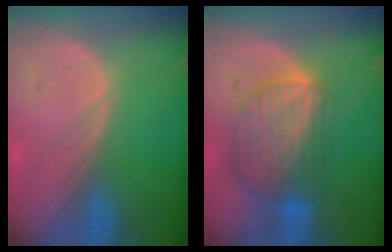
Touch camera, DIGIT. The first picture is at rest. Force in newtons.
{"total": 9.0, "press": 7.7, "slide": 4.7}